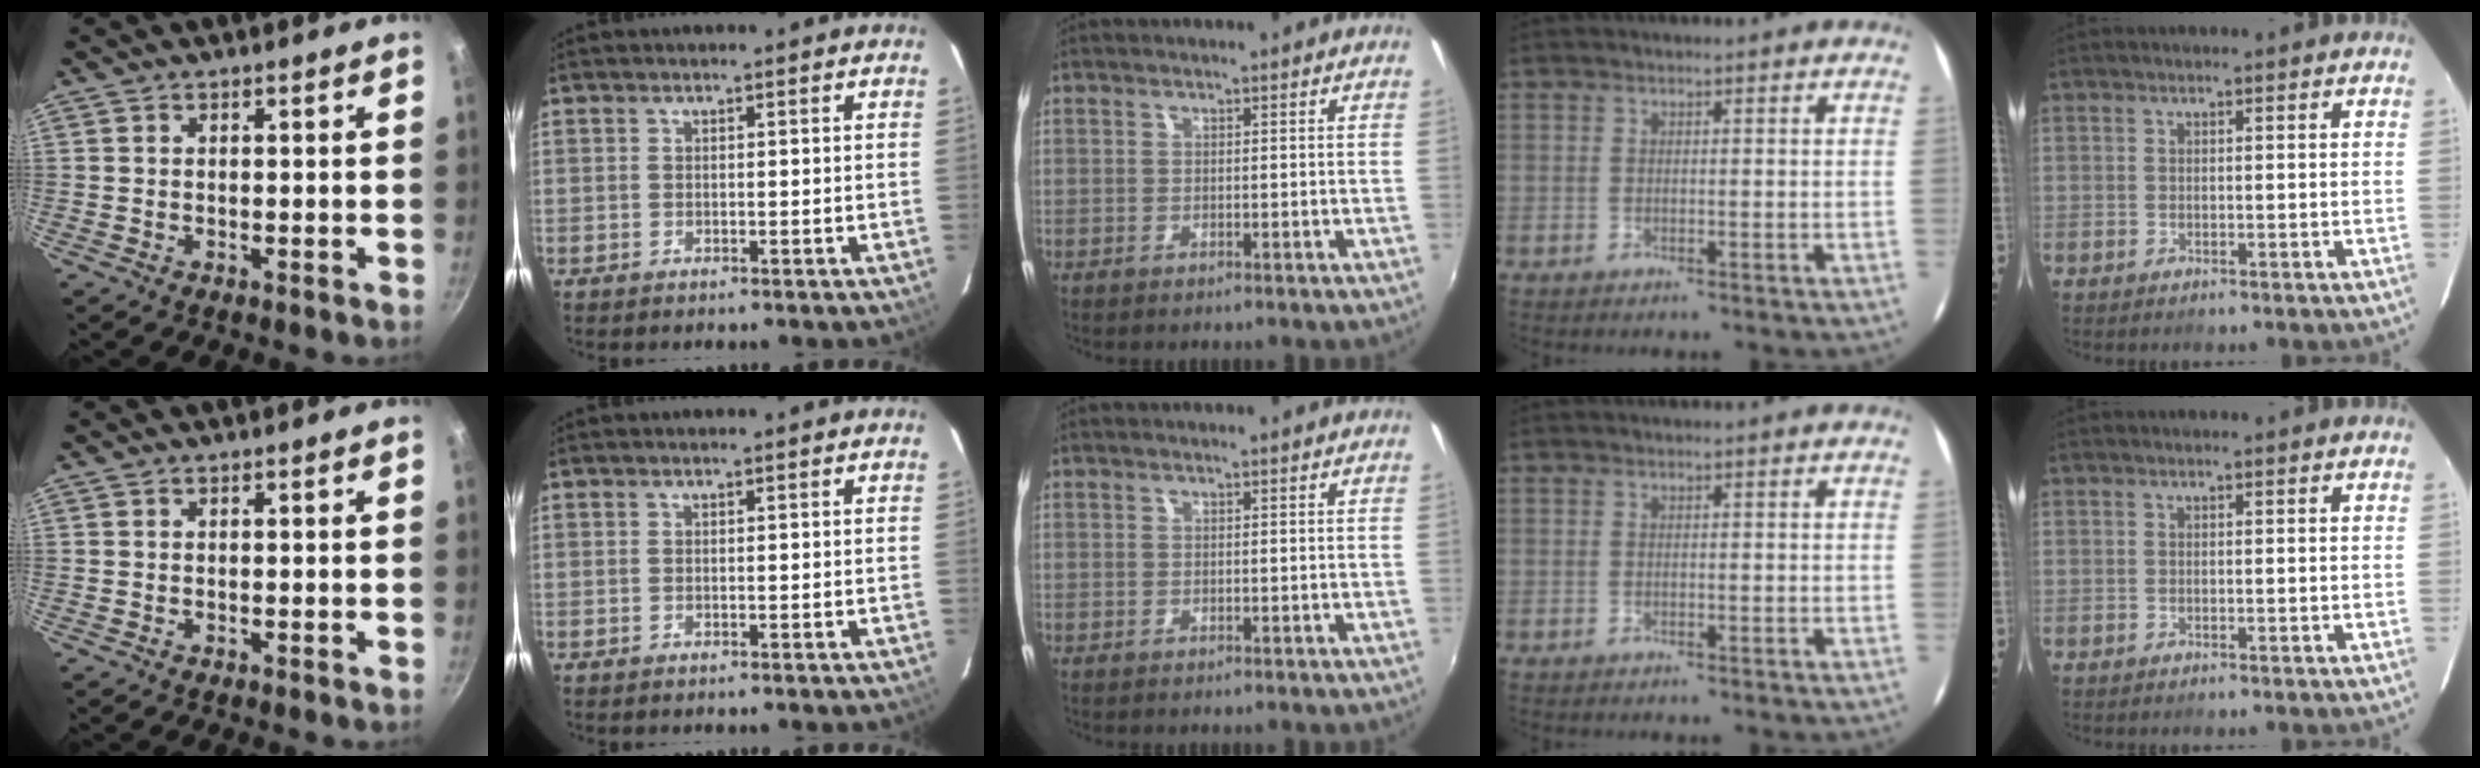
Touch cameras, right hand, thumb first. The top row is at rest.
{}